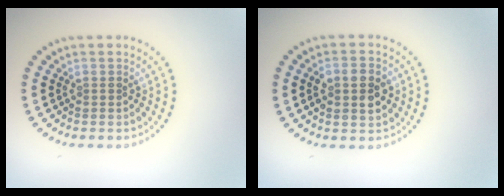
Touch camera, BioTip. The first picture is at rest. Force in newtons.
{"total": 3.8, "press": 3.8, "slide": 0.2}